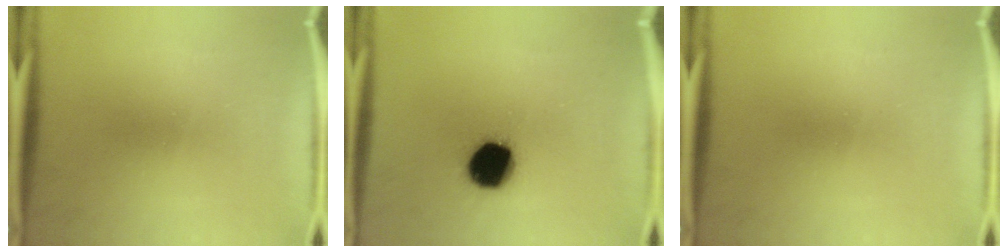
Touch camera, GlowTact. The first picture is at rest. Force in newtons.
{"total": 14.6}
{"total": 0.0}